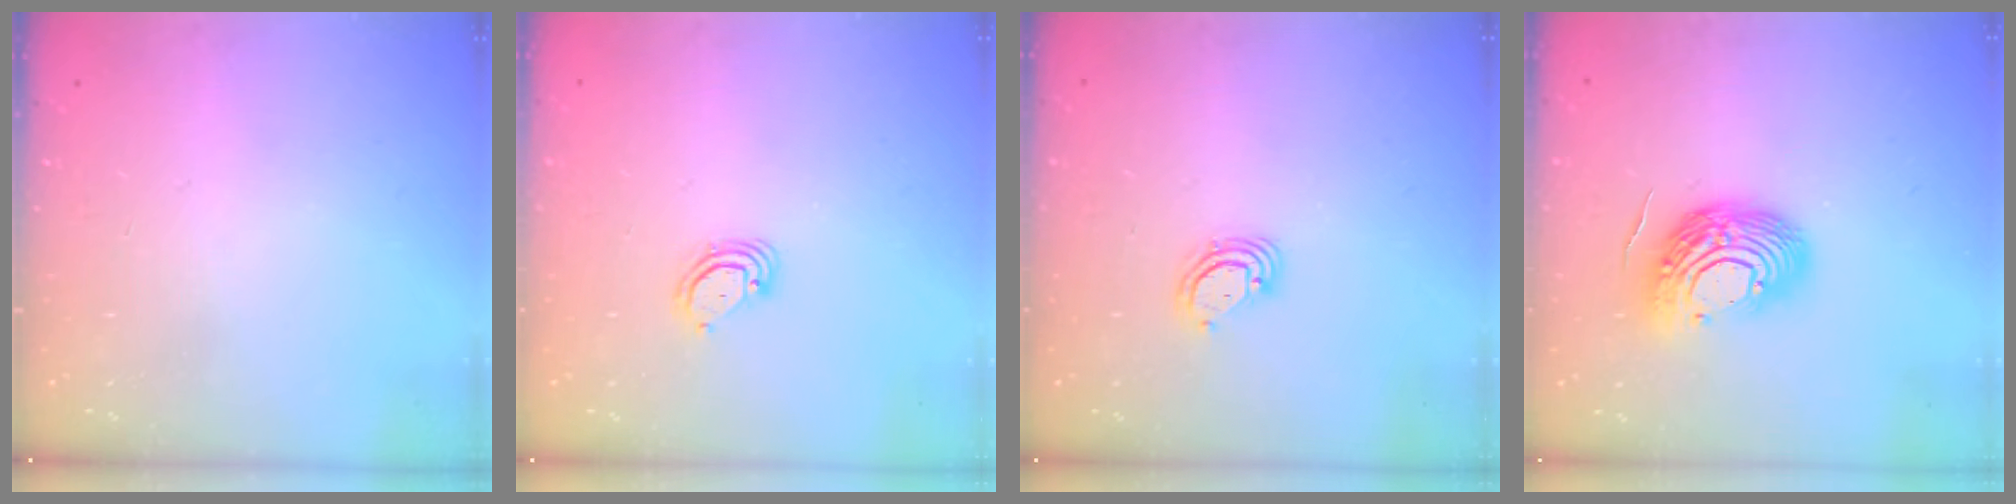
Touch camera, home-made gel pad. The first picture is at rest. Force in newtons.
{"total": 3.8, "press": 3.8, "slide": 0.3}
{"total": 3.6, "press": 3.6, "slide": 0.3}
{"total": 13.9, "press": 13.8, "slide": 1.6}